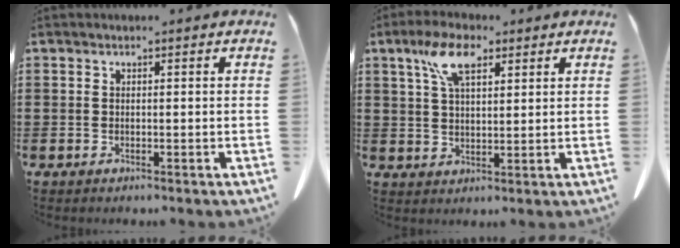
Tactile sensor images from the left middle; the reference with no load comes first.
{"total": 7.5, "force": [4.2, 3.0, 5.4], "torque": [-0.120, 0.011, 0.076]}